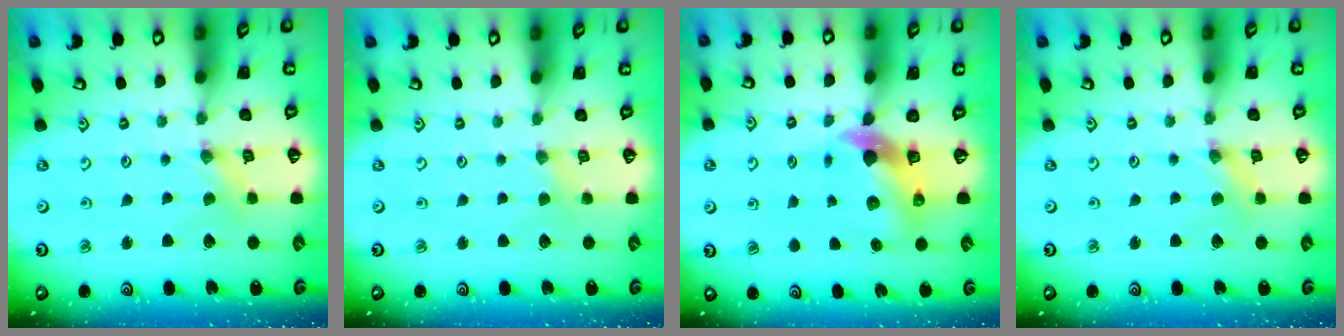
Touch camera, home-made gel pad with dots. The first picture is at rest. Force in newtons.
{"total": 1.5, "press": 1.4, "slide": 0.3}
{"total": 6.9, "press": 6.9, "slide": 1.0}
{"total": 1.1, "press": 1.1, "slide": 0.2}